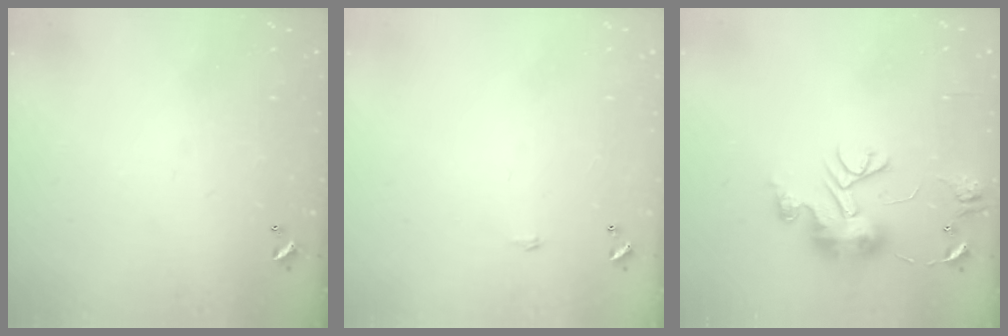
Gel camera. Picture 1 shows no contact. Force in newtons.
{"total": 0.6, "press": 0.6, "slide": 0.2}
{"total": 10.8, "press": 10.8, "slide": 1.2}